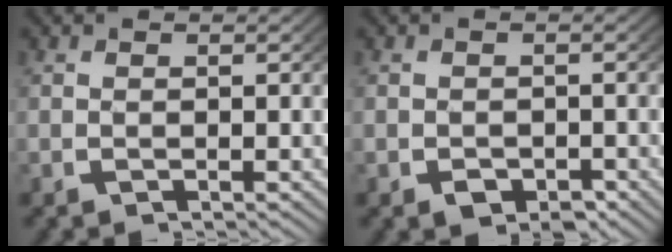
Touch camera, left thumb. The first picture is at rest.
{"total": 2.3, "force": [-1.3, 1.6, 1.2], "torque": [-0.014, -0.016, -0.016]}